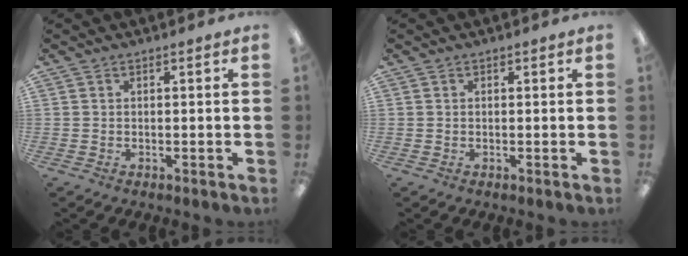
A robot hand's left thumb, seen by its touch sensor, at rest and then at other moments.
{"total": 0.0}